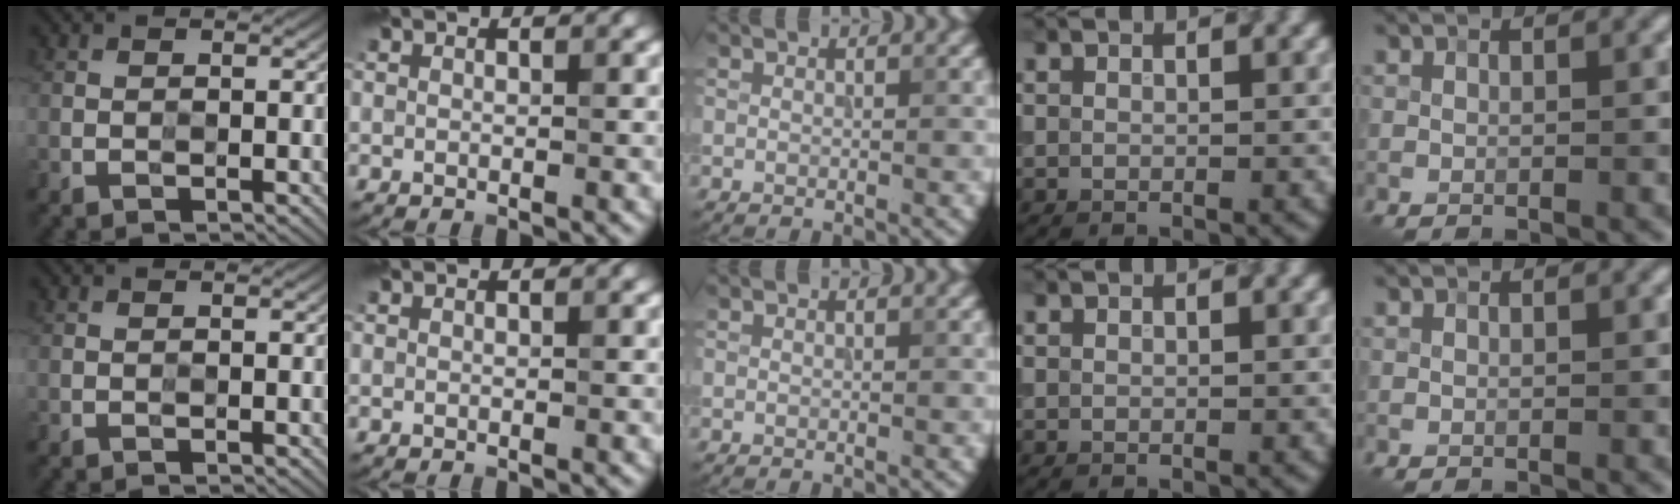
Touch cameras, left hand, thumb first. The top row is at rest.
{}